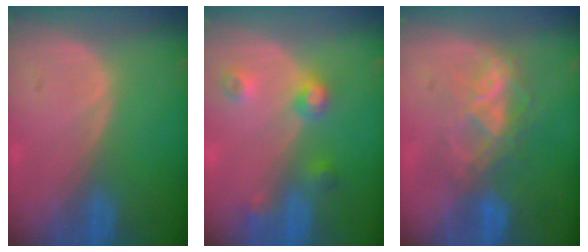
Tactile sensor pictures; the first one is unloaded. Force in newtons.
{"total": 4.5, "press": 4.0, "slide": 2.1}
{"total": 6.2, "press": 6.2, "slide": 0.8}